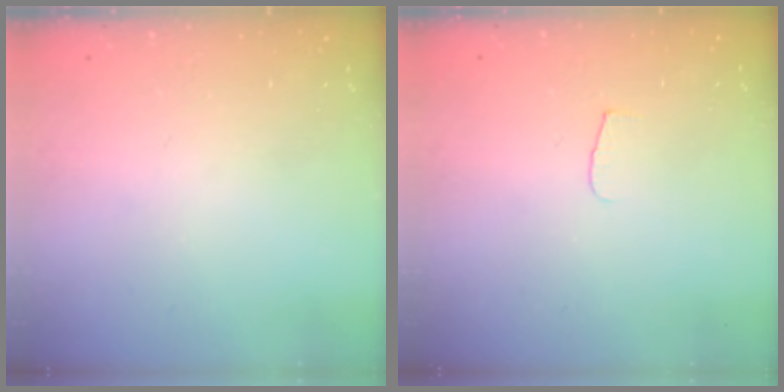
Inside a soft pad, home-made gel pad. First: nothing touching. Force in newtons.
{"total": 3.8, "press": 3.8, "slide": 0.4}